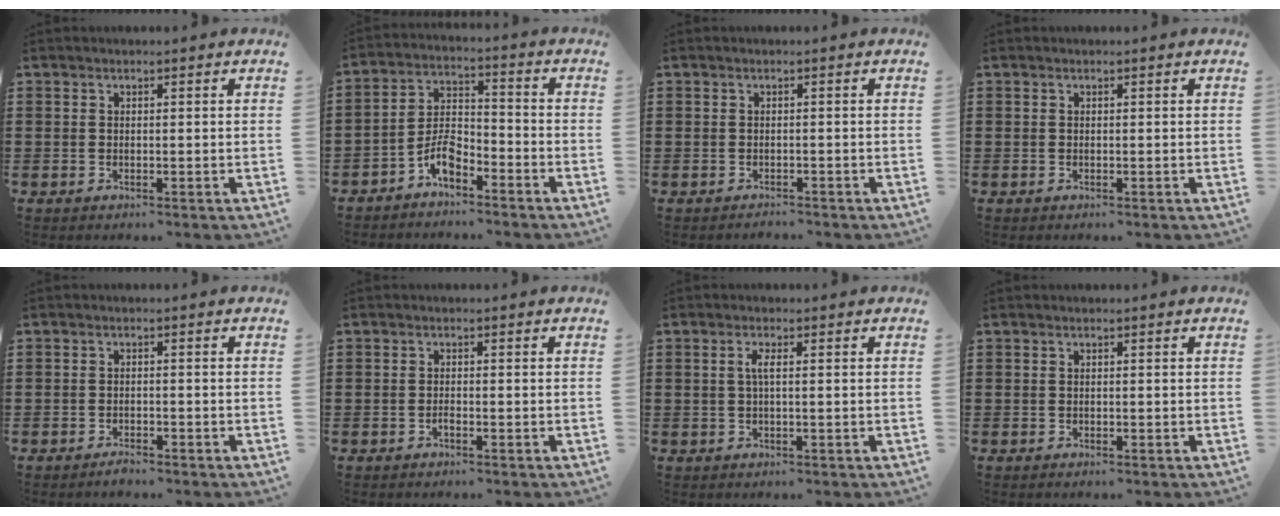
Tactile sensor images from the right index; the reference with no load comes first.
{"total": 5.4, "force": [-3.8, 2.0, 3.2], "torque": [-0.071, 0.006, -0.075]}
{"total": 1.0, "force": [-0.9, 0.2, -0.2], "torque": [0.000, 0.004, -0.022]}
{"total": 0.0}
{"total": 1.4, "force": [-1.3, 0.0, 0.3], "torque": [-0.010, -0.003, -0.025]}
{"total": 0.9, "force": [-0.6, 0.0, 0.6], "torque": [-0.014, -0.008, -0.009]}
{"total": 1.8, "force": [0.0, 0.2, 1.8], "torque": [-0.036, -0.001, -0.001]}
{"total": 0.0}